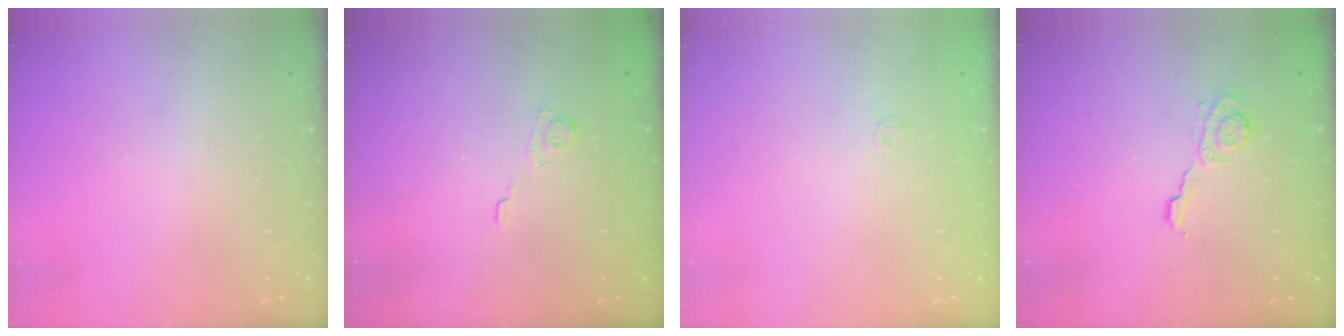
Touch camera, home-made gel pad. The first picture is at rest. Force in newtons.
{"total": 2.2, "press": 1.7, "slide": 1.4}
{"total": 1.7, "press": 1.2, "slide": 1.1}
{"total": 5.8, "press": 5.7, "slide": 0.8}